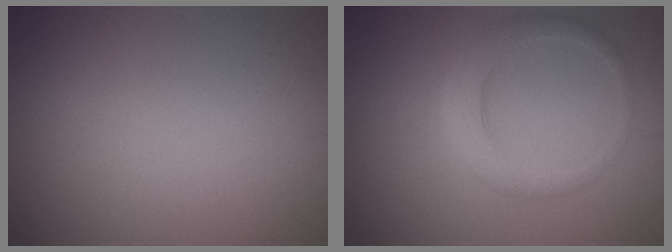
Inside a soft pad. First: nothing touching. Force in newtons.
{"total": 3.0, "press": 3.0, "slide": 0.1}